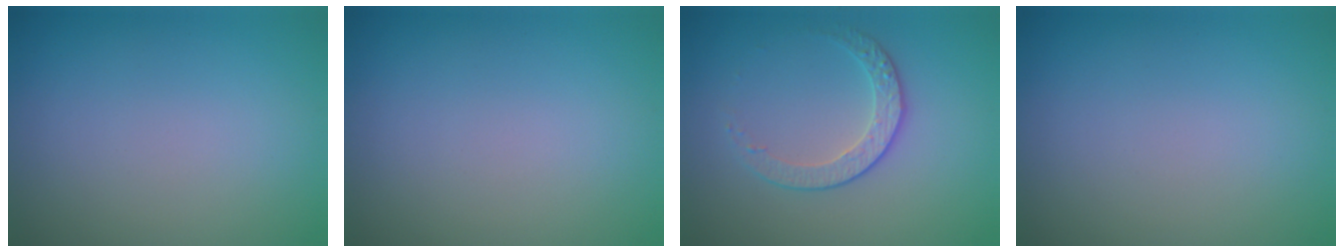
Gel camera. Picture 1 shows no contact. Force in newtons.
{"total": 0.0}
{"total": 2.2, "press": 1.7, "slide": 1.4}
{"total": 0.0}